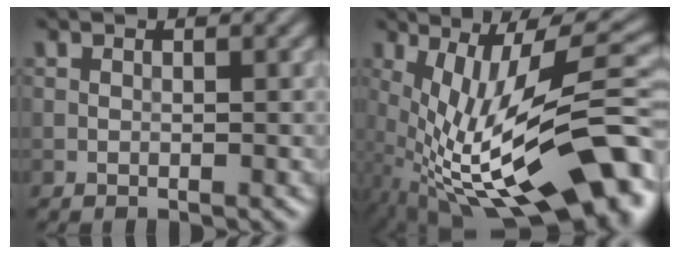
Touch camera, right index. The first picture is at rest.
{"total": 15.7, "force": [-3.1, 5.2, 14.5], "torque": [-0.239, 0.012, -0.051]}